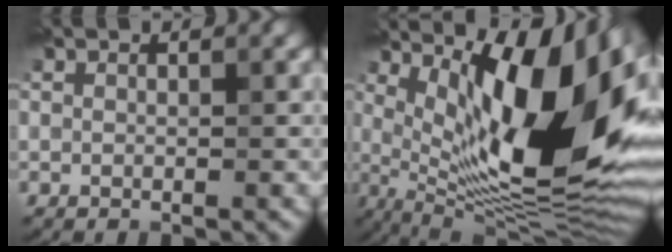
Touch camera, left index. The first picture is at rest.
{"total": 15.8, "force": [3.9, 5.4, 14.4], "torque": [-0.209, -0.017, 0.086]}